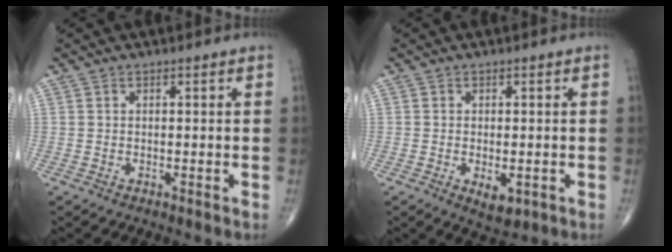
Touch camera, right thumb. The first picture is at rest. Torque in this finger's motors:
{"motor_torque": [-0.23, 0.14, -0.27, -0.07, 0.08]}